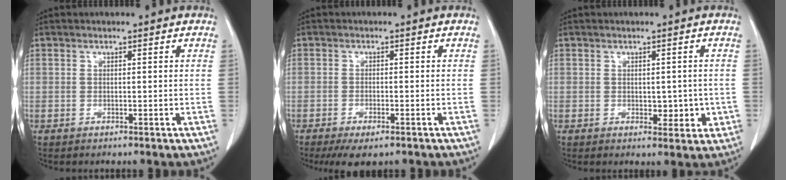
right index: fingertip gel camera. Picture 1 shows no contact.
{"total": 5.0, "force": [-3.5, 1.6, 3.2], "torque": [-0.049, -0.009, -0.051]}
{"total": 3.5, "force": [-0.4, 2.2, 2.7], "torque": [-0.025, 0.002, 0.004]}